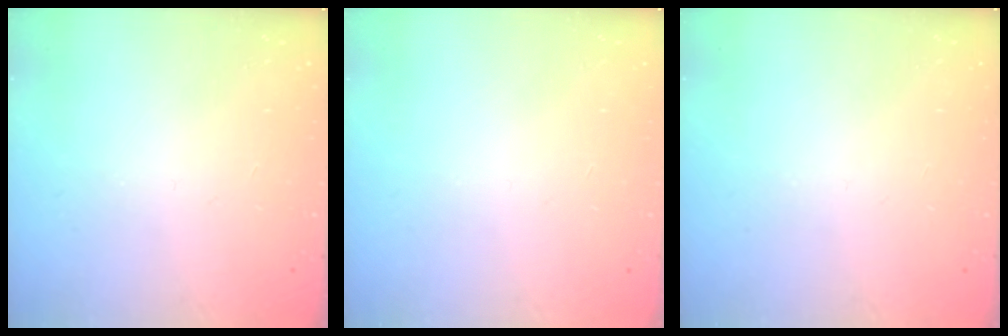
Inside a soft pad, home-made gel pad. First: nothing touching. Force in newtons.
{"total": 0.0}
{"total": 0.0}